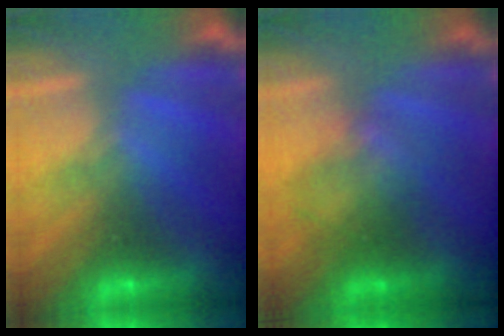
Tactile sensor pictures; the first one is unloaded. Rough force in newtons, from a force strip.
{"total": 1.7}